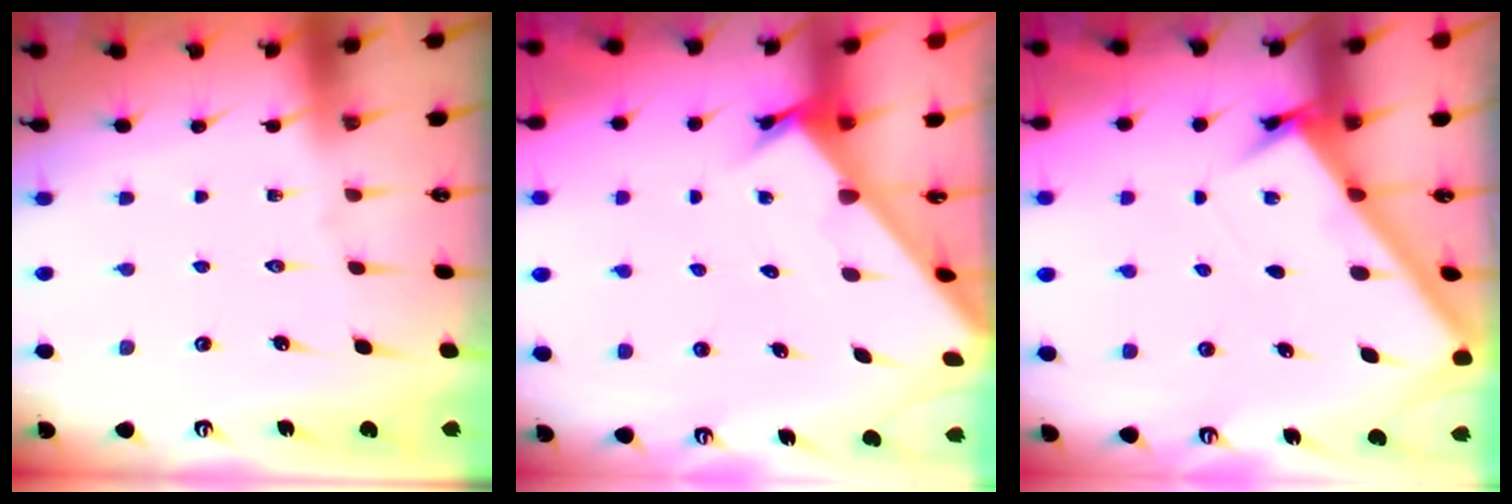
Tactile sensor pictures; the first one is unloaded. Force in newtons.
{"total": 2.3, "press": 2.3, "slide": 0.1}
{"total": 2.8, "press": 2.7, "slide": 0.3}